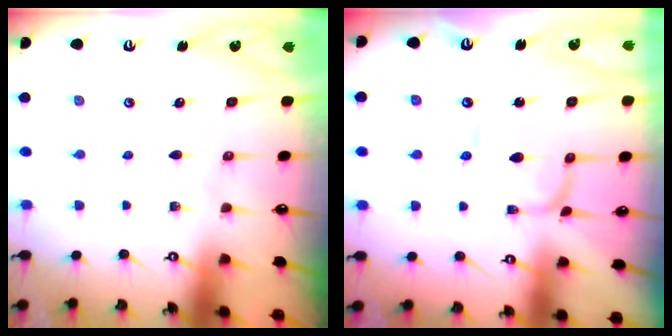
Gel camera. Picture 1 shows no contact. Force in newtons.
{"total": 1.0, "press": 1.0, "slide": 0.1}